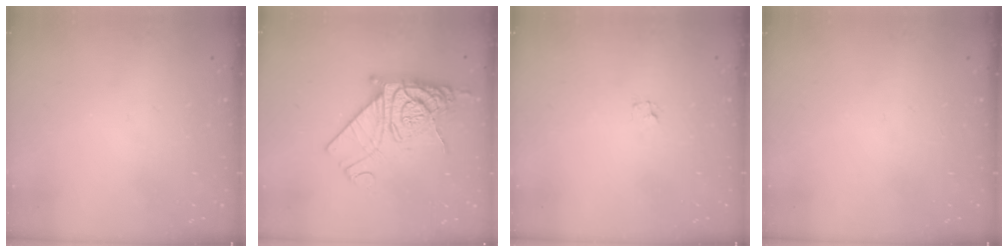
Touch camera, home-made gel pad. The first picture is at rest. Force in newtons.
{"total": 16.9, "press": 16.8, "slide": 1.7}
{"total": 1.2, "press": 1.2, "slide": 0.1}
{"total": 0.0}